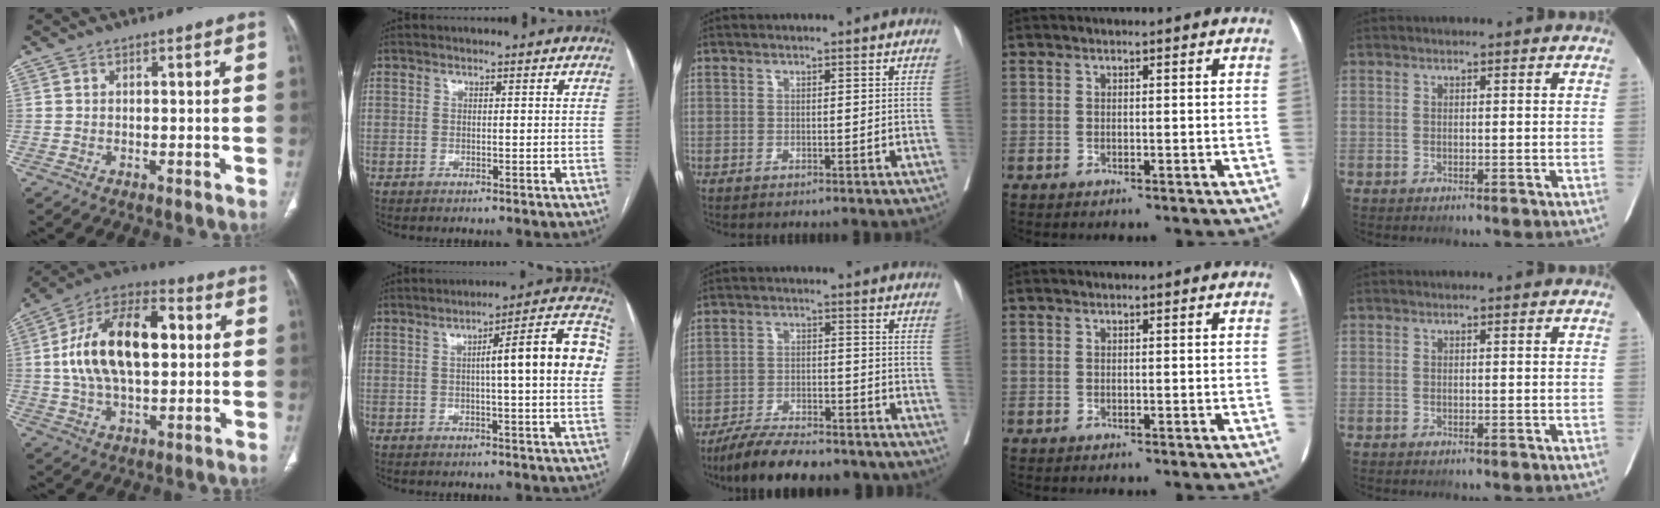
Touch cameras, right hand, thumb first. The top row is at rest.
{"thumb": {"total": 20.4, "force": [2.5, 11.2, 16.9], "torque": [-0.290, 0.025, 0.038]}, "index": {"total": 12.4, "force": [1.2, 0.9, 12.3], "torque": [-0.163, 0.030, 0.010]}, "middle": {"total": 13.6, "force": [-11.7, 3.1, 6.1], "torque": [-0.092, 0.002, -0.177]}}